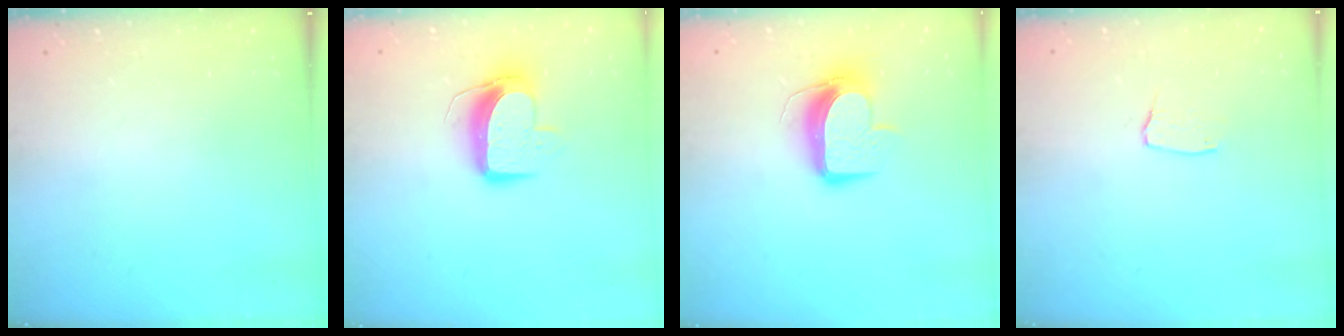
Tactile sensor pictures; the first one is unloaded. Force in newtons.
{"total": 10.2, "press": 10.2, "slide": 0.2}
{"total": 11.1, "press": 11.0, "slide": 1.0}
{"total": 4.7, "press": 4.7, "slide": 0.3}